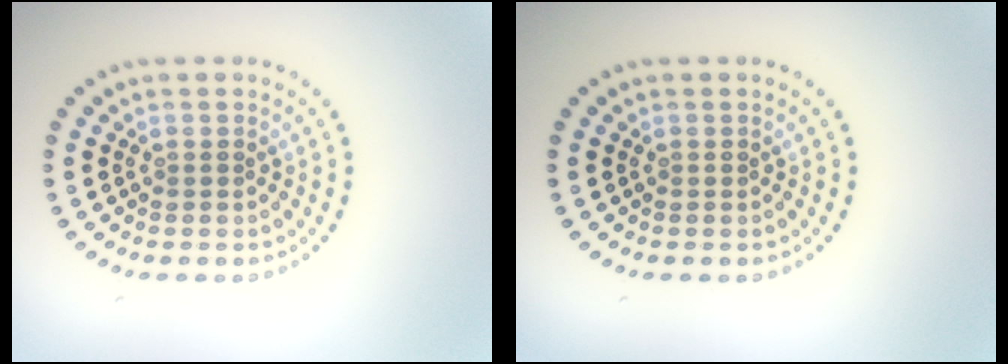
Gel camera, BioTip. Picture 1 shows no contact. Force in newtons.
{"total": 0.0}